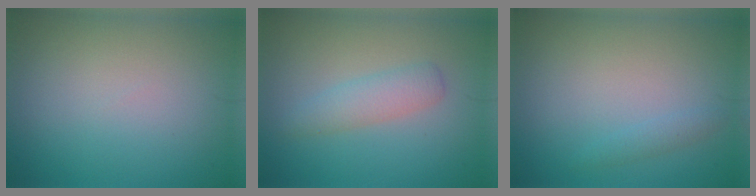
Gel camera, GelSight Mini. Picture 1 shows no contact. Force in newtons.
{"total": 2.4, "press": 2.4, "slide": 0.0}
{"total": 1.0, "press": 1.0, "slide": 0.1}